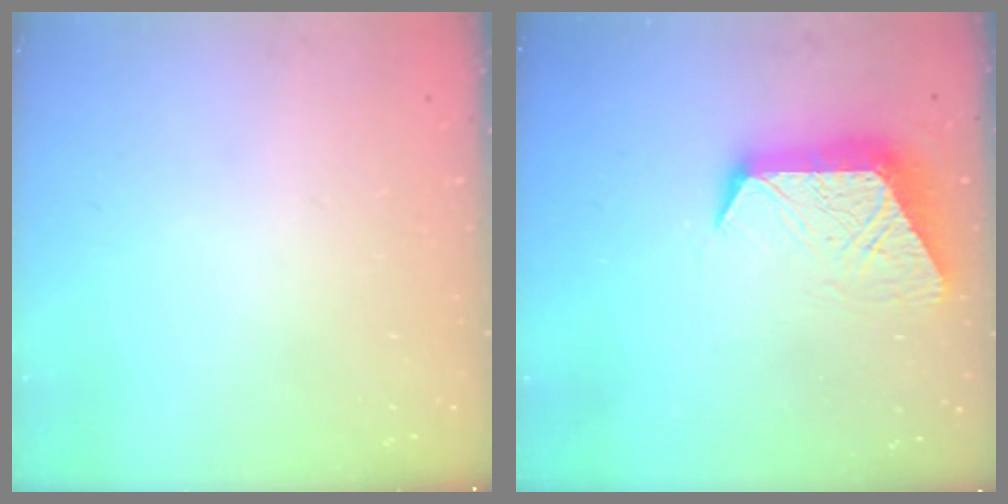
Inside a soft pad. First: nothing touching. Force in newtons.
{"total": 11.7, "press": 11.7, "slide": 0.9}